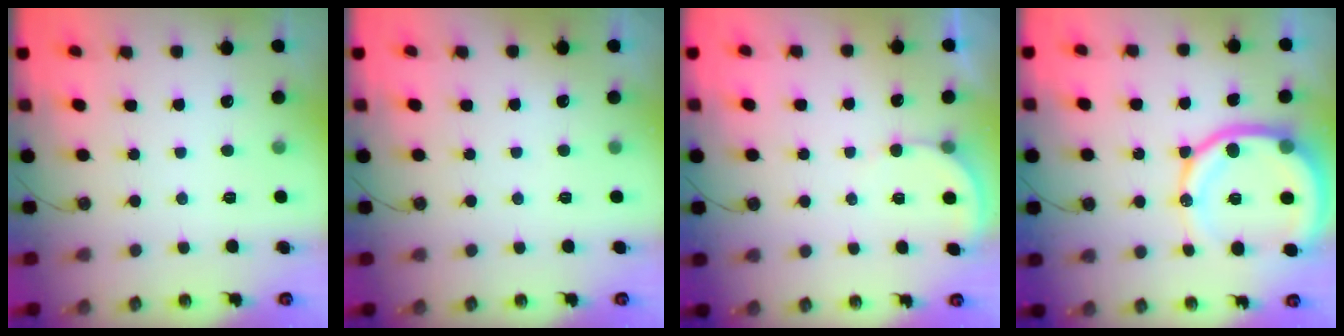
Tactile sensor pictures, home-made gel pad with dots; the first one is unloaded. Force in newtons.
{"total": 1.7, "press": 0.3, "slide": 1.7}
{"total": 2.7, "press": 2.7, "slide": 0.1}
{"total": 17.5, "press": 17.3, "slide": 2.0}